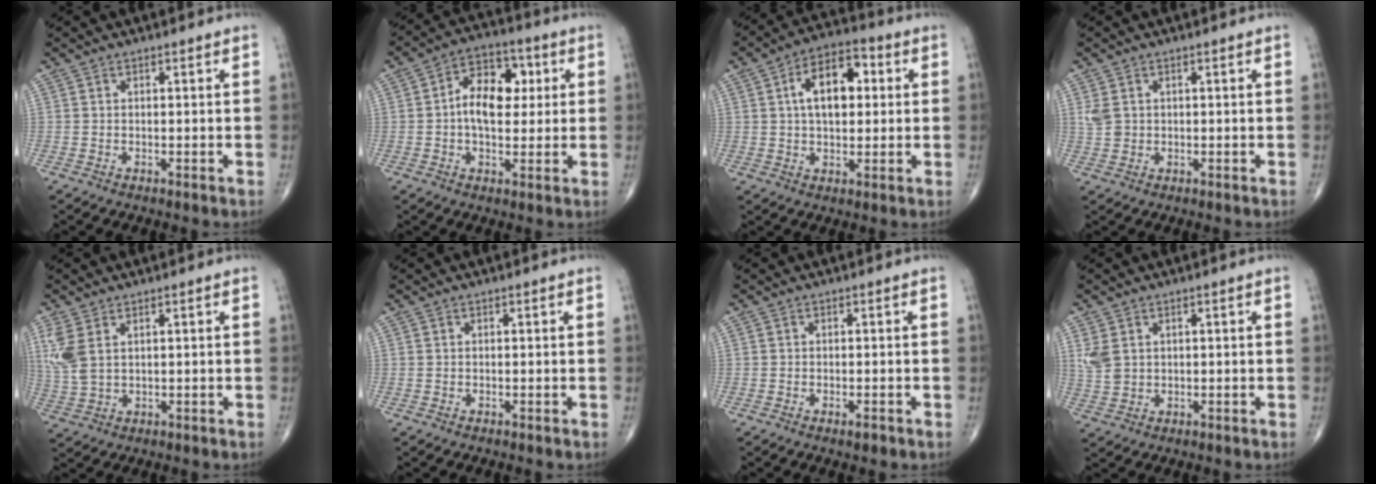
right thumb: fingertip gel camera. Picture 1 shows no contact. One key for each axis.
{"total": 11.3, "fx": 1.3, "fy": 7.2, "fz": 8.7, "tx": -0.117, "ty": 0.018, "tz": 0.015}
{"total": 12.0, "fx": 2.3, "fy": 6.9, "fz": 9.6, "tx": -0.138, "ty": 0.018, "tz": 0.031}
{"total": 2.7, "fx": 0.7, "fy": 2.1, "fz": 1.5, "tx": -0.030, "ty": 0.000, "tz": 0.021}
{"total": 5.9, "fx": 2.3, "fy": 3.1, "fz": 4.5, "tx": -0.120, "ty": 0.000, "tz": 0.058}
{"total": 0.0}
{"total": 1.3, "fx": -0.7, "fy": 0.5, "fz": 1.0, "tx": -0.016, "ty": -0.002, "tz": -0.011}
{"total": 4.1, "fx": 1.3, "fy": 3.0, "fz": 2.5, "tx": -0.054, "ty": -0.003, "tz": 0.036}